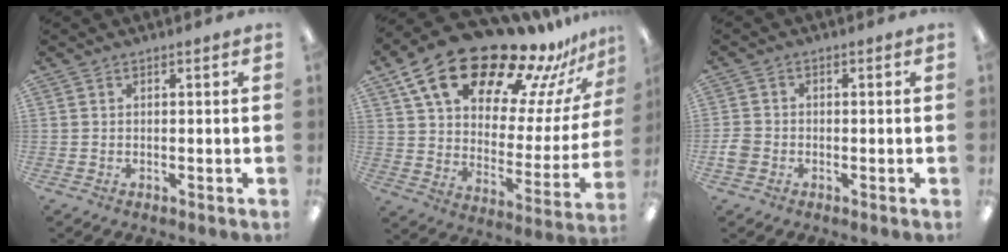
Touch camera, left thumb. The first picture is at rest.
{"total": 23.4, "force": [17.9, 8.7, 12.4], "torque": [-0.198, -0.130, 0.299]}
{"total": 3.0, "force": [-1.2, 2.4, 1.2], "torque": [-0.017, 0.008, -0.021]}